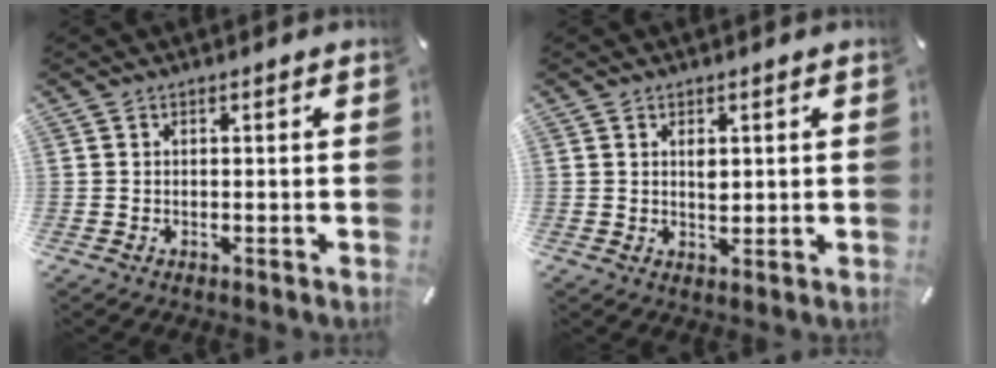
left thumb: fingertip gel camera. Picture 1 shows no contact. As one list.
[{"total": 2.4, "force": [0.7, 1.5, 1.6], "torque": [-0.030, -0.001, 0.011]}]